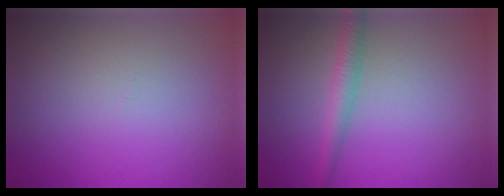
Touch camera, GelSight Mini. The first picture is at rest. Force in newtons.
{"total": 2.4, "press": 2.4, "slide": 0.1}